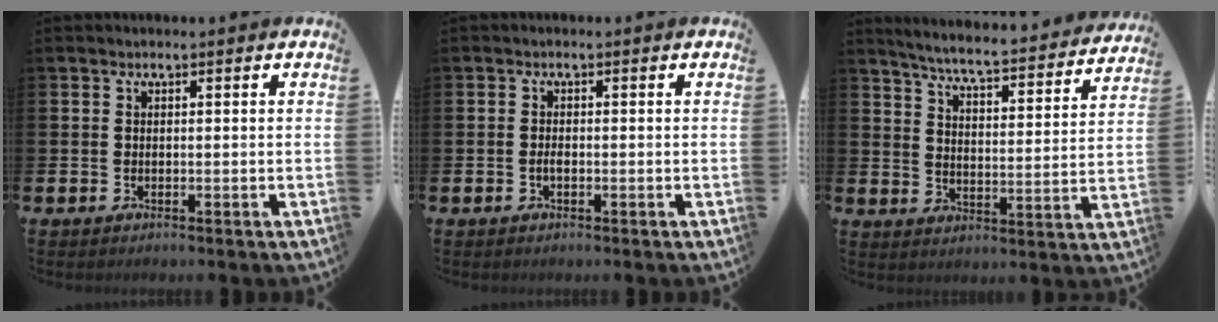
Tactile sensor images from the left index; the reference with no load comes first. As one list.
[{"total": 0.9, "force": [-0.4, 0.4, 0.8], "torque": [-0.013, -0.001, -0.007]}, {"total": 5.7, "force": [5.4, -0.1, 1.9], "torque": [-0.054, -0.052, 0.085]}]